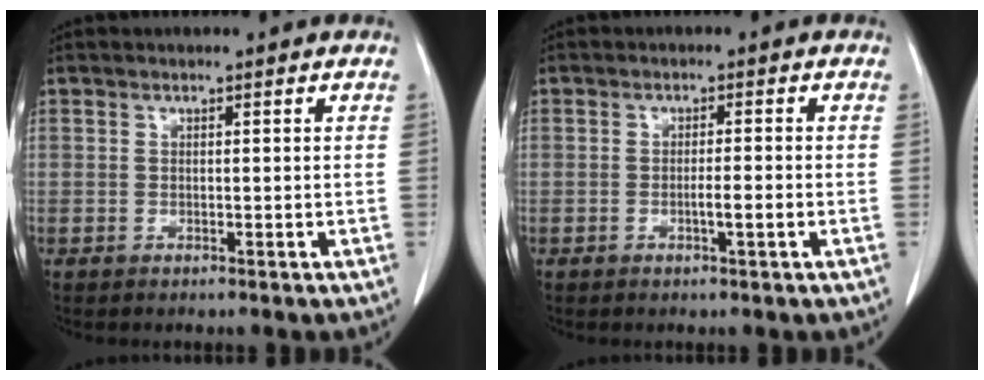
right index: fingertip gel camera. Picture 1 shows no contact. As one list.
[{"total": 3.9, "force": [-1.2, 0.4, 3.6], "torque": [-0.061, -0.001, -0.017]}]